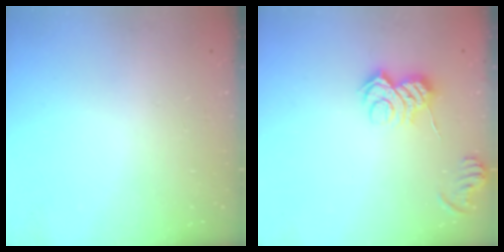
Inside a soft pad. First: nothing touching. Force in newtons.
{"total": 8.3, "press": 8.2, "slide": 0.8}